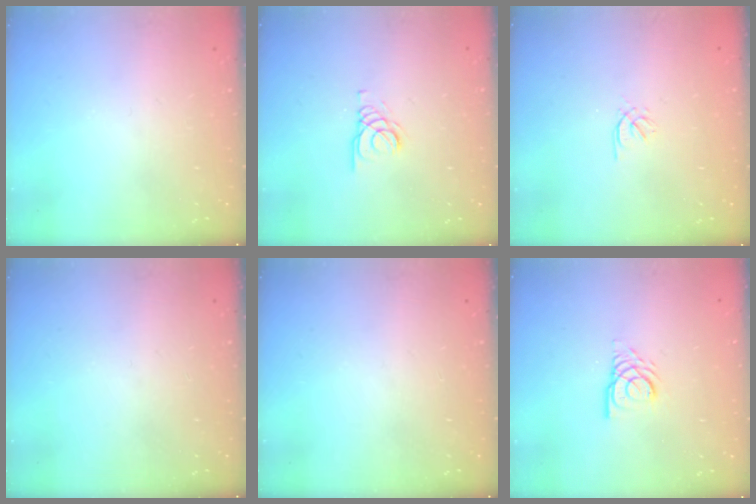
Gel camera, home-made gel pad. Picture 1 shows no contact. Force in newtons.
{"total": 1.6, "press": 1.6, "slide": 0.2}
{"total": 0.5, "press": 0.3, "slide": 0.4}
{"total": 0.0}
{"total": 0.0}
{"total": 5.7, "press": 5.7, "slide": 0.6}